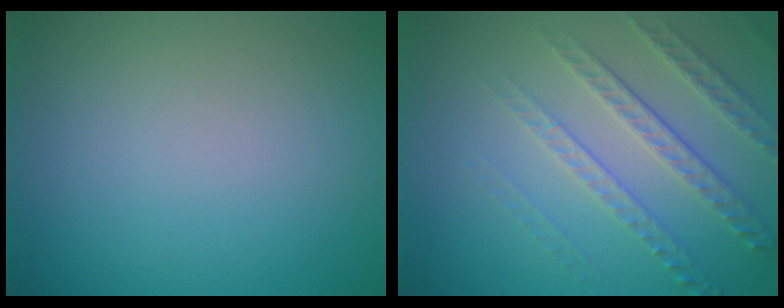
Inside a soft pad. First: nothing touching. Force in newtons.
{"total": 4.5, "press": 3.4, "slide": 3.0}